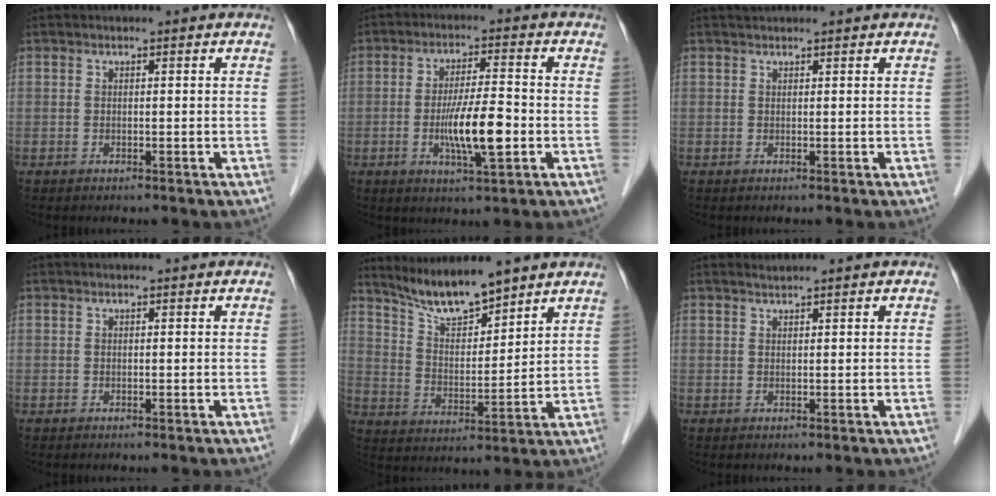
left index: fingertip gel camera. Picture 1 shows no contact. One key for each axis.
{"total": 8.0, "fx": -1.9, "fy": 0.9, "fz": 7.8, "tx": -0.147, "ty": -0.009, "tz": -0.035}
{"total": 1.1, "fx": 1.1, "fy": 0.1, "fz": 0.3, "tx": -0.009, "ty": 0.016, "tz": 0.025}
{"total": 0.0}
{"total": 9.1, "fx": 8.2, "fy": 0.8, "fz": 3.7, "tx": -0.077, "ty": 0.001, "tz": 0.160}
{"total": 0.7, "fx": 0.7, "fy": -0.2, "fz": 0.1, "tx": -0.010, "ty": 0.003, "tz": 0.017}